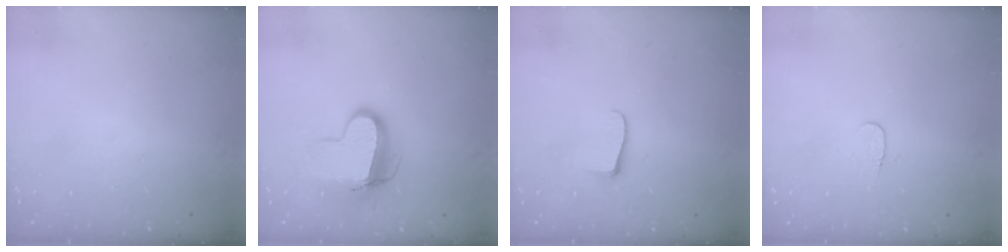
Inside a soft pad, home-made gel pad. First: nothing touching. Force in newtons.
{"total": 11.2, "press": 11.2, "slide": 0.9}
{"total": 6.0, "press": 5.9, "slide": 0.6}
{"total": 3.7, "press": 3.7, "slide": 0.3}